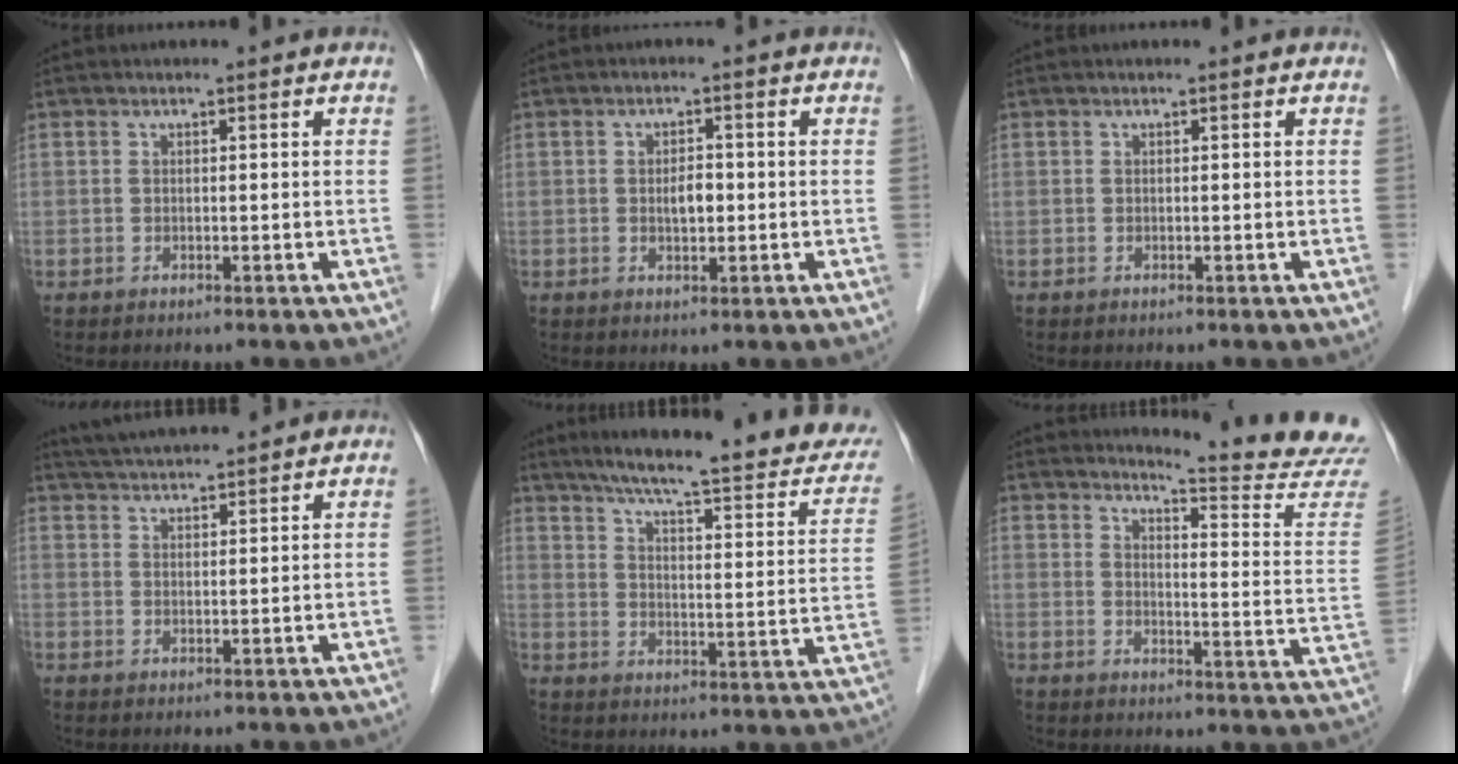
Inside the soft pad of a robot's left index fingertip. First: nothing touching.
{"total": 2.5, "force": [-0.2, 1.2, 2.2], "torque": [-0.038, 0.002, -0.002]}
{"total": 0.0}
{"total": 7.9, "force": [7.4, 0.4, 2.6], "torque": [-0.050, 0.032, 0.119]}
{"total": 24.4, "force": [20.5, 2.6, 12.8], "torque": [-0.179, -0.032, 0.258]}
{"total": 14.2, "force": [14.0, -1.7, 1.4], "torque": [-0.017, -0.130, 0.148]}